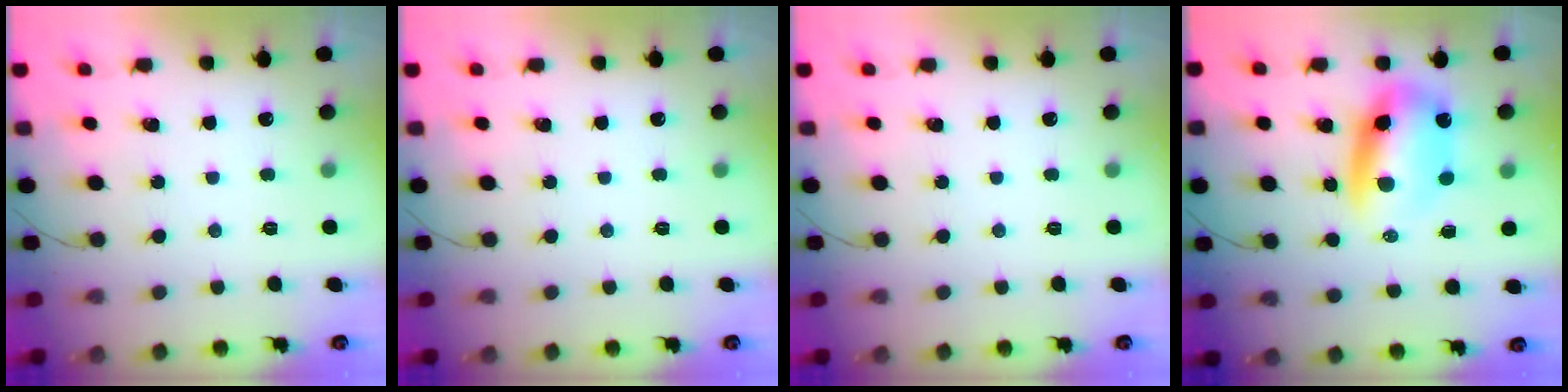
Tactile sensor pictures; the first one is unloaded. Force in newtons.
{"total": 0.0}
{"total": 0.0}
{"total": 10.9, "press": 10.5, "slide": 2.9}